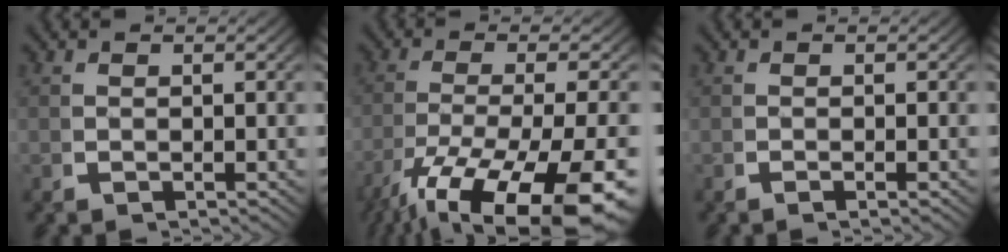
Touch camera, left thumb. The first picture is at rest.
{"total": 13.8, "force": [-6.4, 6.7, 10.3], "torque": [-0.195, -0.058, -0.066]}
{"total": 0.6, "force": [-0.2, -0.1, 0.5], "torque": [-0.013, 0.003, -0.006]}